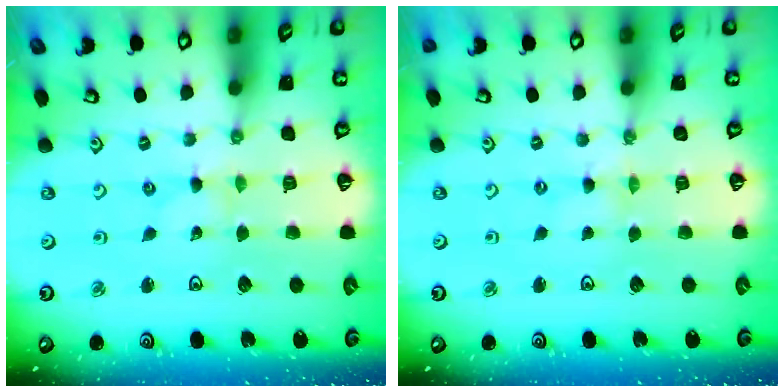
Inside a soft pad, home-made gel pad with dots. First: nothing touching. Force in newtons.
{"total": 0.0}